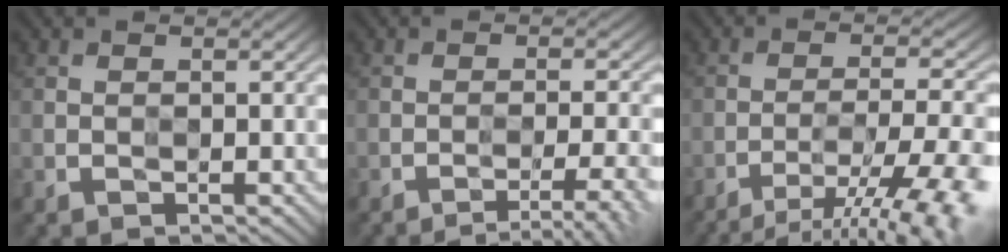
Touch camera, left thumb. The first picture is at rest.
{"total": 6.2, "force": [-4.3, 1.0, 4.4], "torque": [-0.064, 0.011, -0.060]}
{"total": 13.6, "force": [-9.6, 2.9, 9.2], "torque": [-0.145, -0.006, -0.122]}